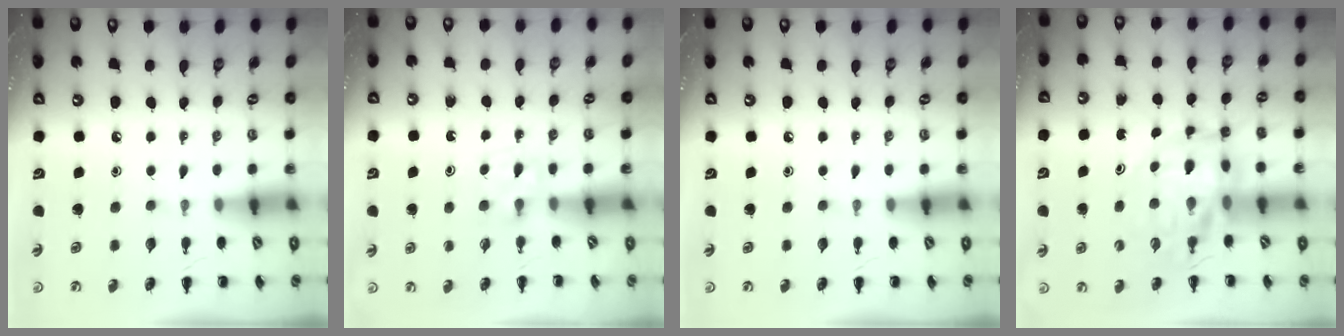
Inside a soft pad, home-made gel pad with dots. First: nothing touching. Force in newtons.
{"total": 4.8, "press": 4.6, "slide": 1.4}
{"total": 0.0}
{"total": 12.2, "press": 11.6, "slide": 3.7}